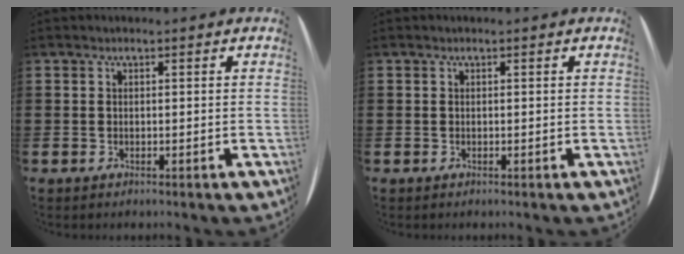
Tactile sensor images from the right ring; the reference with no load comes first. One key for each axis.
{"total": 0.0}